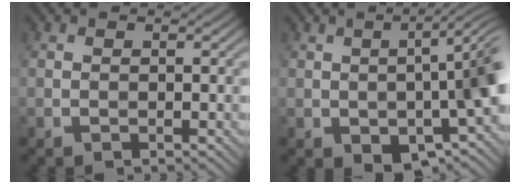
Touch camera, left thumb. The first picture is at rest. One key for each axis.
{"total": 11.7, "fx": -2.9, "fy": 4.6, "fz": 10.3, "tx": -0.136, "ty": -0.008, "tz": -0.038}